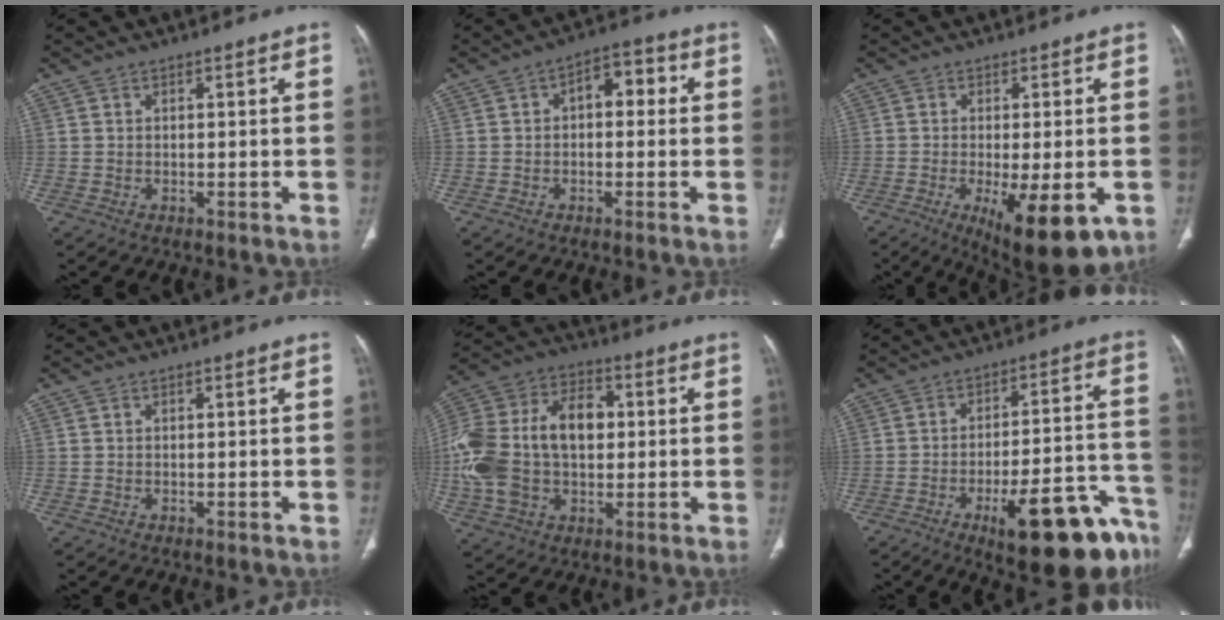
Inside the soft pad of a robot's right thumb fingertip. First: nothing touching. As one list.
[{"total": 6.3, "force": [0.7, 3.8, 5.0], "torque": [-0.045, 0.023, 0.000]}, {"total": 13.7, "force": [-5.2, 4.8, 11.8], "torque": [-0.157, -0.012, -0.063]}, {"total": 0.0}, {"total": 21.9, "force": [0.8, 14.2, 16.6], "torque": [-0.347, 0.025, 0.015]}, {"total": 21.1, "force": [-11.7, 6.2, 16.5], "torque": [-0.147, 0.080, -0.156]}]